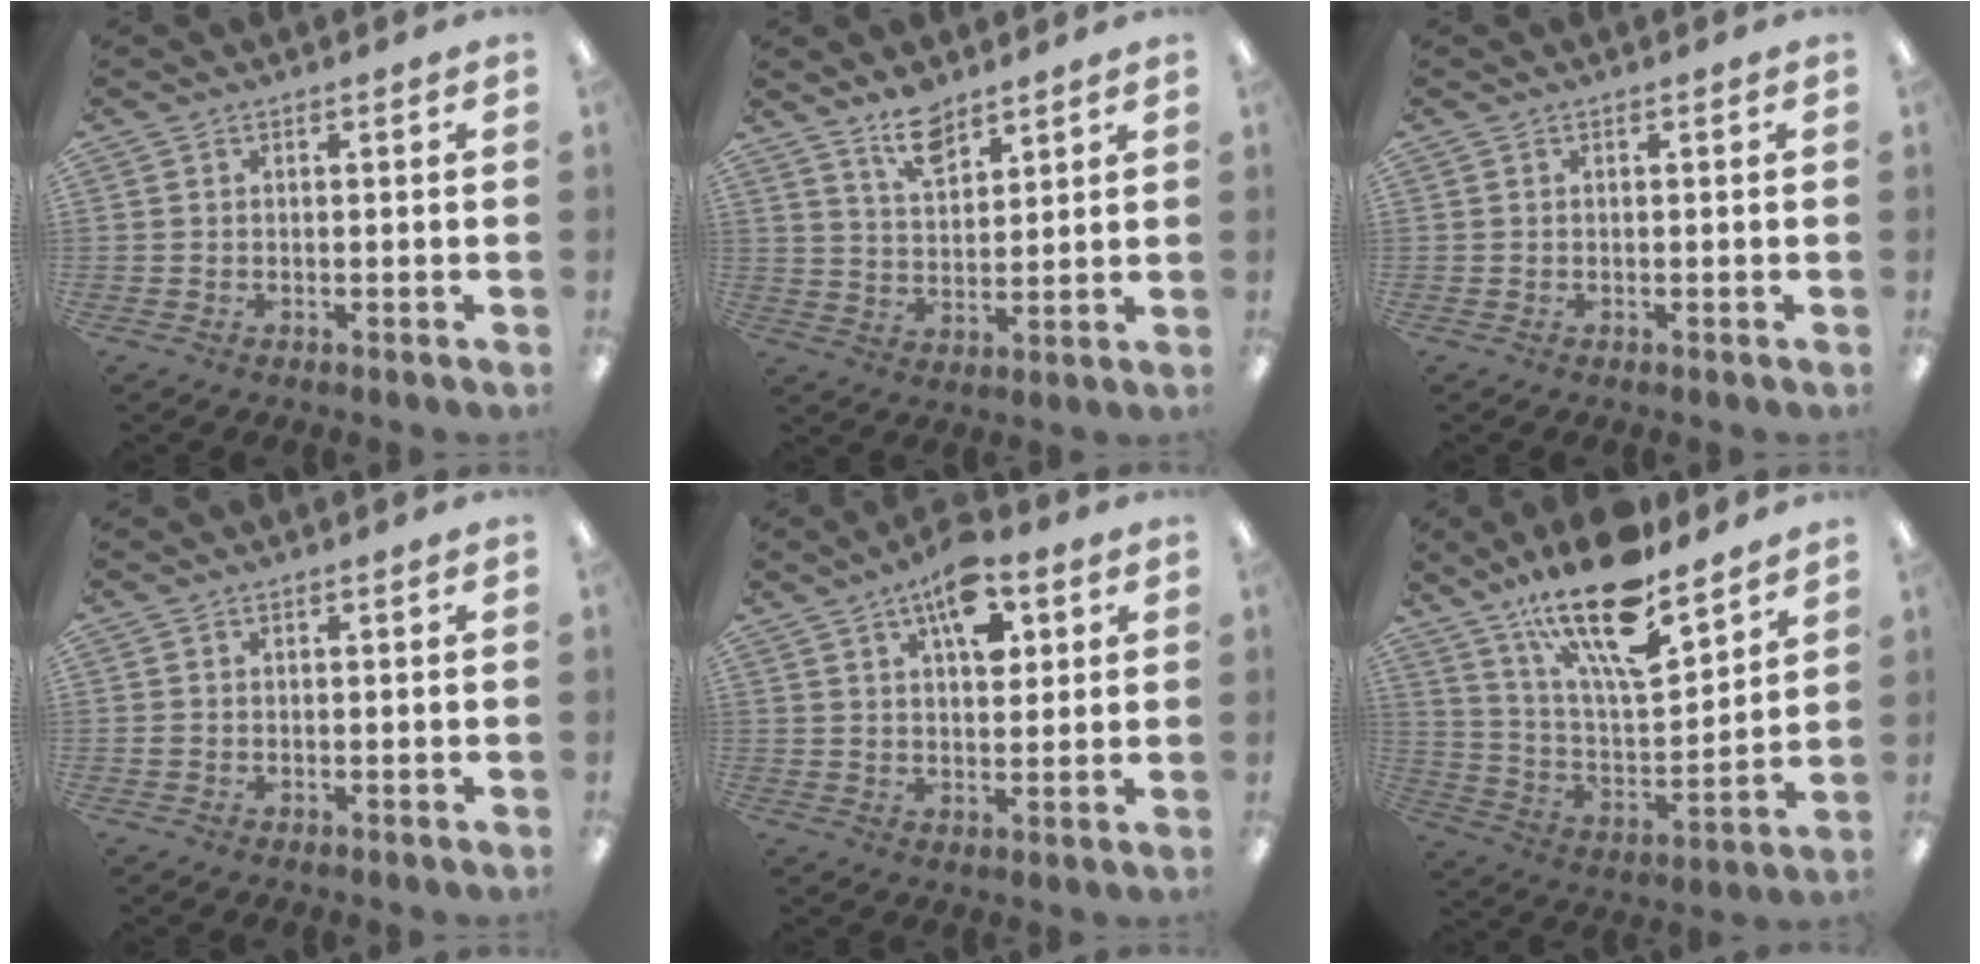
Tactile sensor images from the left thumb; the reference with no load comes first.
{"total": 8.5, "force": [6.4, 3.8, 4.2], "torque": [-0.067, -0.034, 0.114]}
{"total": 0.0}
{"total": 0.6, "force": [0.0, 0.5, 0.4], "torque": [-0.008, 0.004, -0.001]}
{"total": 10.7, "force": [5.6, 5.2, 7.5], "torque": [-0.106, -0.020, 0.095]}
{"total": 22.2, "force": [15.7, 7.1, 14.0], "torque": [-0.232, -0.100, 0.264]}